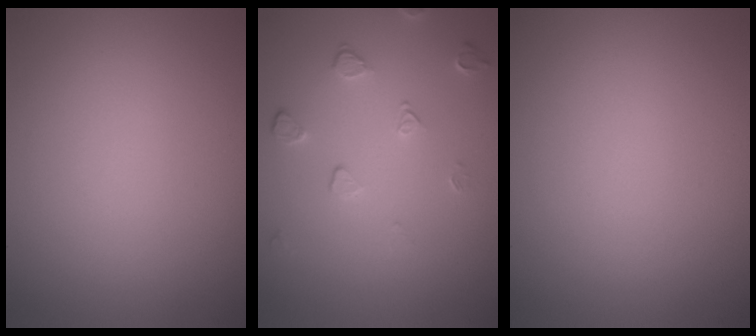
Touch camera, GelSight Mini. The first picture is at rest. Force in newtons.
{"total": 1.6, "press": 1.1, "slide": 1.2}
{"total": 0.0}